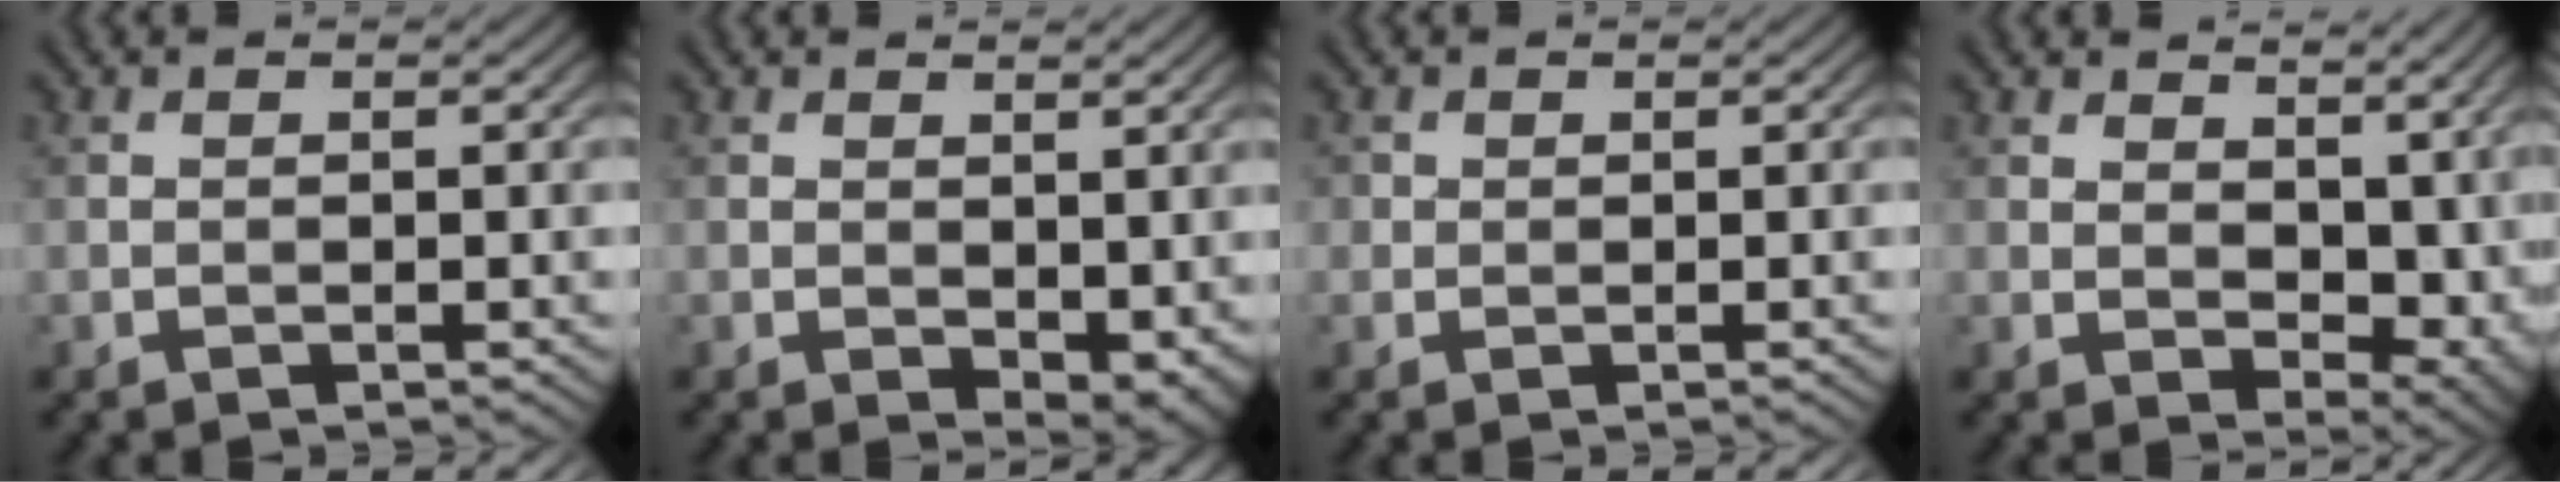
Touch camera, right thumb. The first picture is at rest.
{"total": 3.7, "force": [0.5, 2.2, 2.9], "torque": [-0.046, -0.010, 0.013]}
{"total": 1.1, "force": [0.5, 1.0, 0.2], "torque": [-0.003, -0.002, 0.007]}
{"total": 10.2, "force": [3.3, 6.0, 7.6], "torque": [-0.118, -0.016, 0.076]}